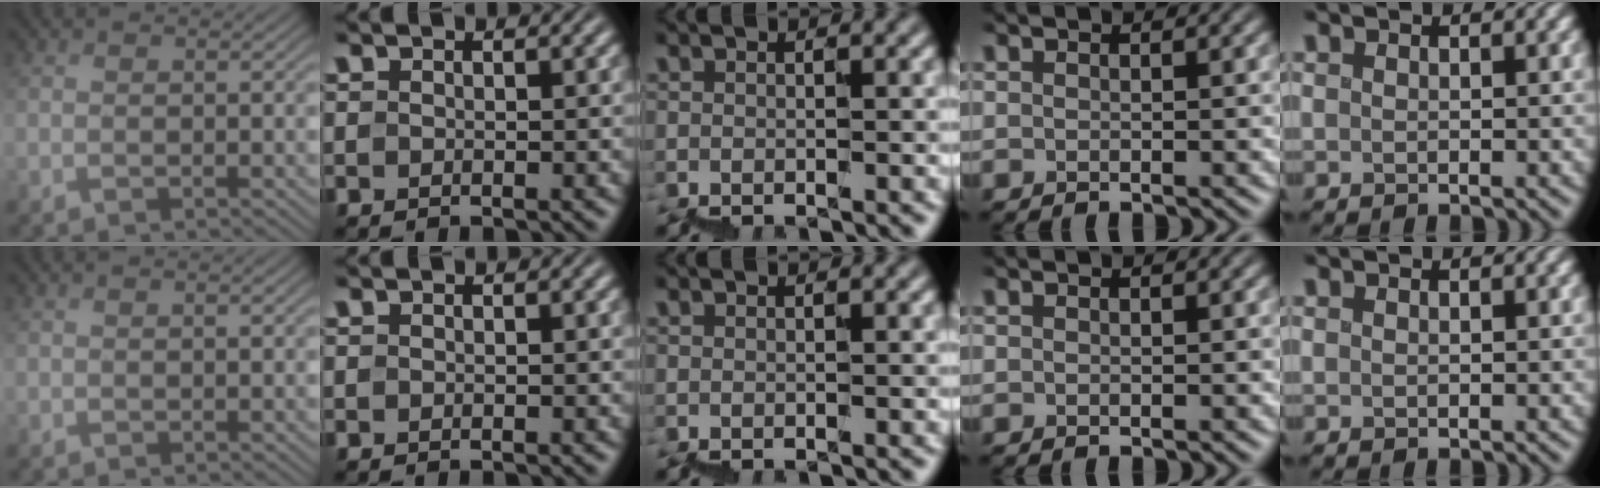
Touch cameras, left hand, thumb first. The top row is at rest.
{"thumb": {"total": 0.6, "force": [0.4, 0.1, 0.5], "torque": [-0.008, 0.003, 0.007]}}